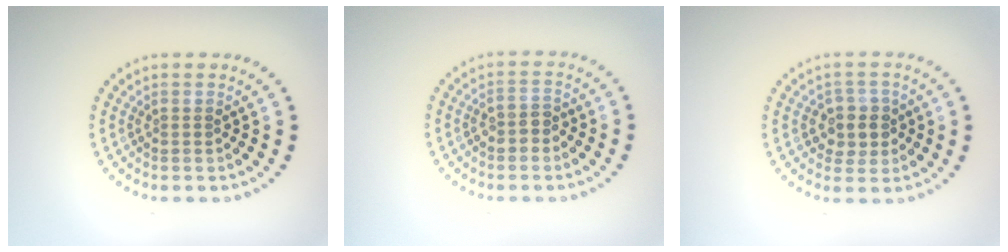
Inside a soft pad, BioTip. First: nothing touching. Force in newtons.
{"total": 1.6, "press": 1.5, "slide": 0.5}
{"total": 2.7, "press": 2.5, "slide": 0.9}